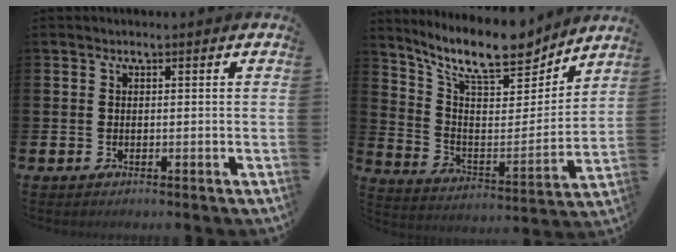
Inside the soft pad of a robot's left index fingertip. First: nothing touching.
{"total": 12.8, "force": [11.1, 3.1, 5.7], "torque": [-0.139, -0.064, 0.196]}